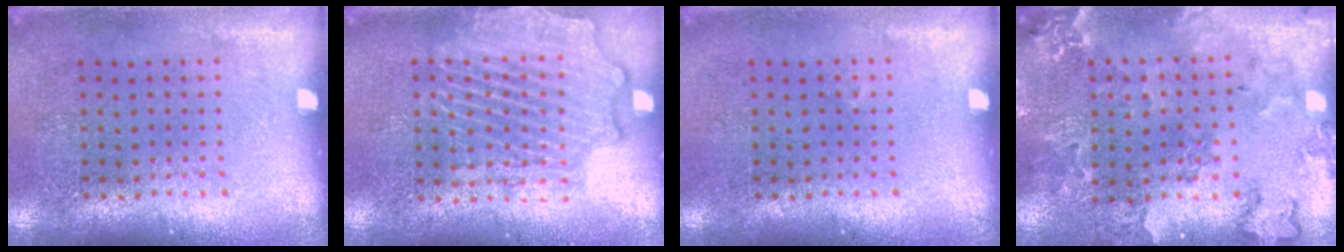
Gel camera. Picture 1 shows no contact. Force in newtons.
{"total": 2.3, "press": 2.3, "slide": 0.3}
{"total": 0.0}
{"total": 0.9, "press": 0.9, "slide": 0.2}